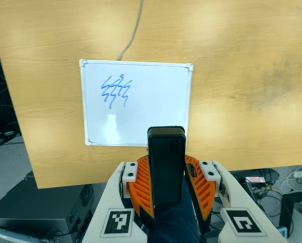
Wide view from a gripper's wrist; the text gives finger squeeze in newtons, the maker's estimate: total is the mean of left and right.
{"total": 6.1, "left": 5.2, "right": 6.9}